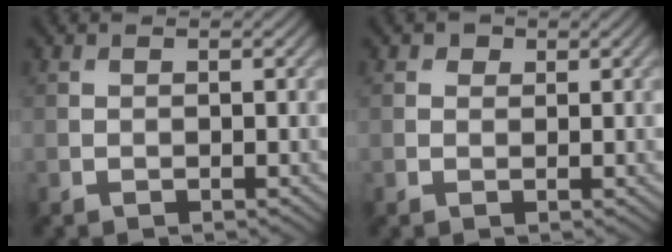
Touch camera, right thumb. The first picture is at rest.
{"total": 1.0, "force": [0.6, 0.8, 0.3], "torque": [-0.002, -0.001, 0.007]}